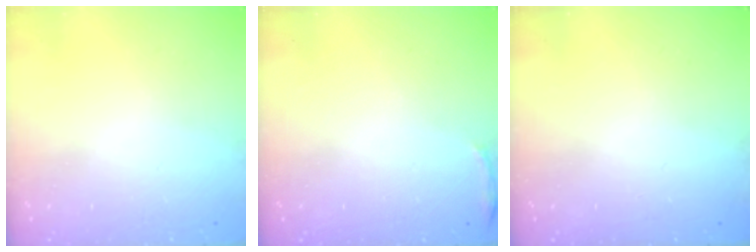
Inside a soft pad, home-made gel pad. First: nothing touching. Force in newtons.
{"total": 4.0, "press": 3.7, "slide": 1.6}
{"total": 2.8, "press": 2.2, "slide": 1.7}